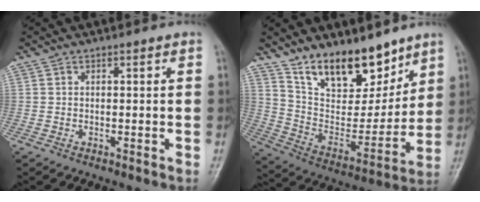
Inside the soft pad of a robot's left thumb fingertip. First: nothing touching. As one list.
[{"total": 17.5, "force": [12.6, 8.0, 9.2], "torque": [-0.095, -0.077, 0.231]}]